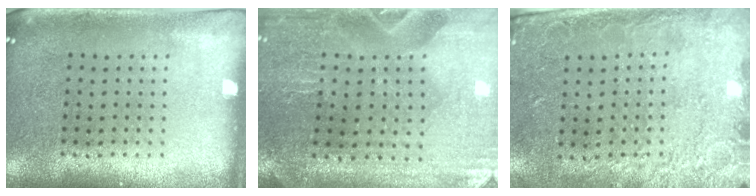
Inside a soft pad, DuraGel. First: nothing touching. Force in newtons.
{"total": 0.8, "press": 0.8, "slide": 0.2}
{"total": 2.6, "press": 1.9, "slide": 1.8}